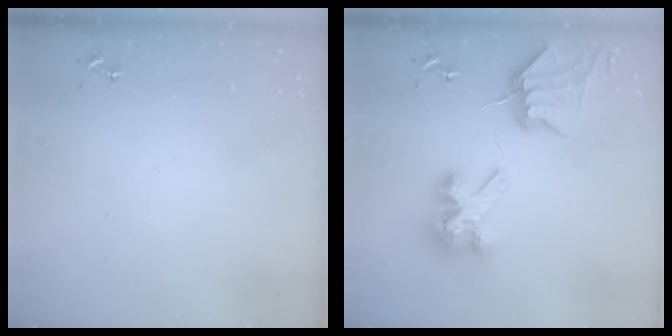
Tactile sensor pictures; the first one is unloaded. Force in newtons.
{"total": 10.3, "press": 10.2, "slide": 1.4}